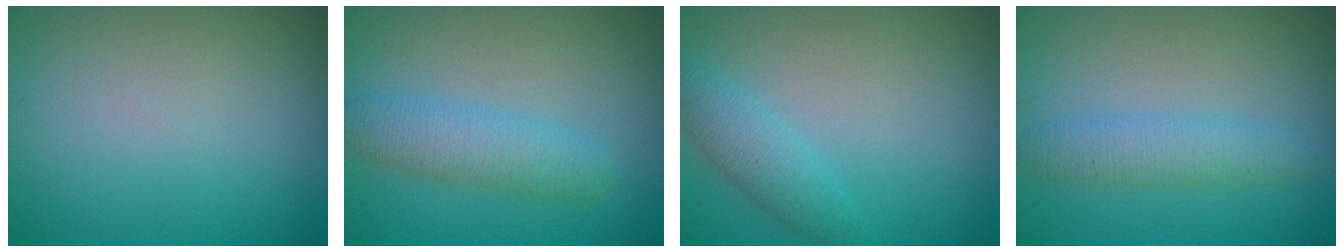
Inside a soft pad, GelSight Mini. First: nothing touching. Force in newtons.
{"total": 3.8, "press": 3.8, "slide": 0.2}
{"total": 2.7, "press": 2.7, "slide": 0.1}
{"total": 2.9, "press": 2.9, "slide": 0.1}